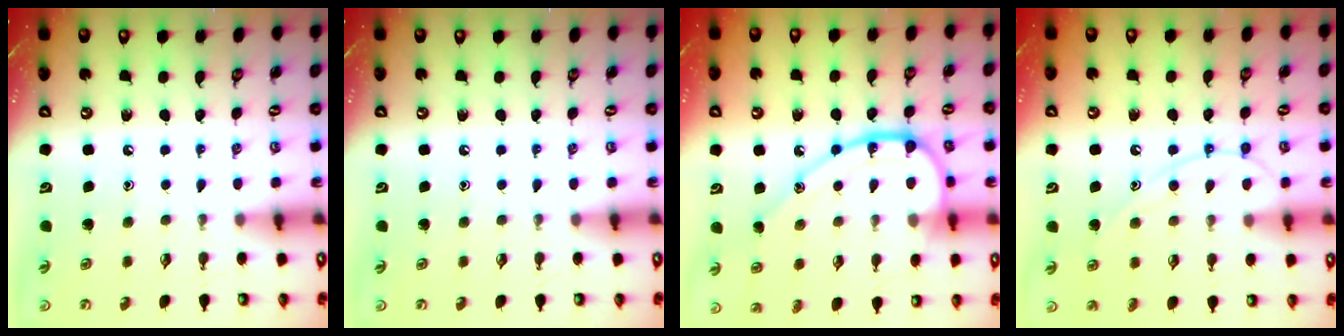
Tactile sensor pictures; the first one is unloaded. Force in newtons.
{"total": 0.0}
{"total": 16.9, "press": 16.8, "slide": 1.3}
{"total": 11.9, "press": 11.8, "slide": 1.1}